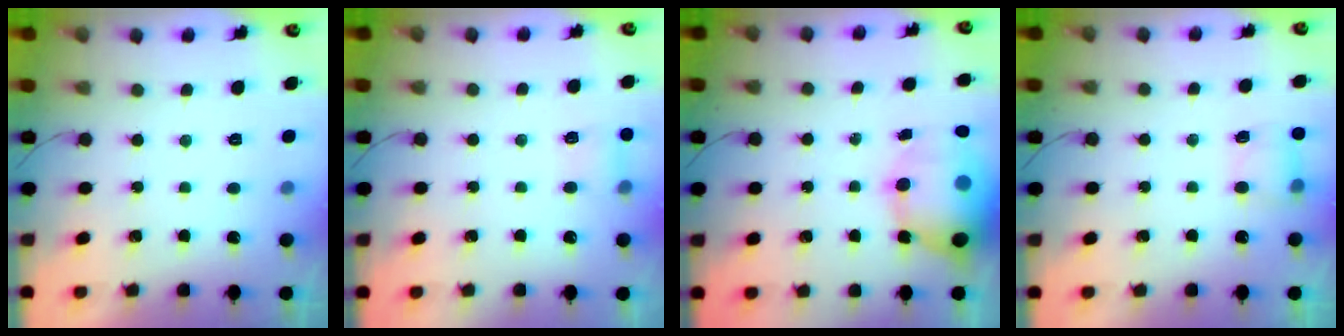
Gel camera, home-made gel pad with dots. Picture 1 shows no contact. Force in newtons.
{"total": 3.8, "press": 3.6, "slide": 1.2}
{"total": 15.9, "press": 15.5, "slide": 3.9}
{"total": 4.4, "press": 4.3, "slide": 1.0}